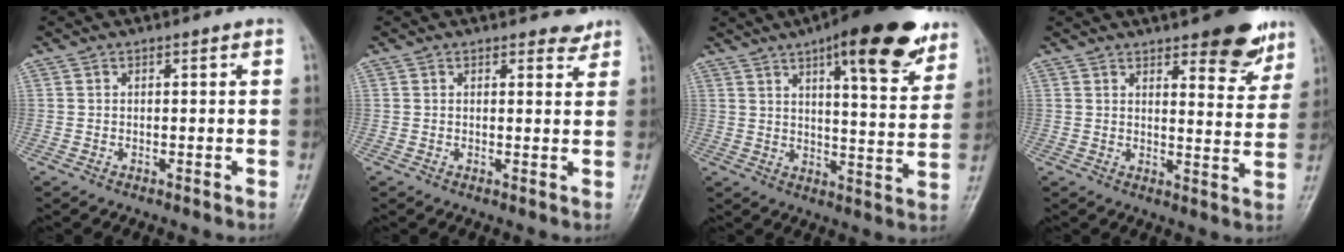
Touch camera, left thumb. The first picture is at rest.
{"total": 2.1, "force": [1.9, 0.9, 0.4], "torque": [0.007, -0.016, 0.017]}
{"total": 19.0, "force": [11.5, 5.4, 14.2], "torque": [-0.164, -0.043, 0.161]}
{"total": 11.1, "force": [7.3, 3.9, 7.3], "torque": [-0.057, -0.040, 0.093]}